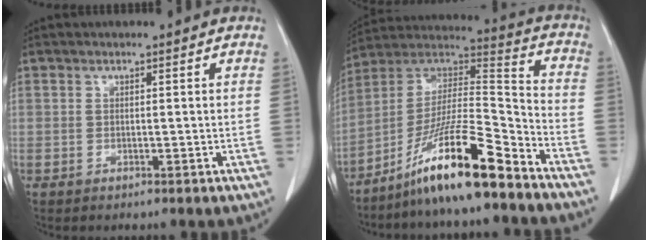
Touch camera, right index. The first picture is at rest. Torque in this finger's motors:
{"motor_torque": [1.09, -1.04, 1.00, 0.21]}